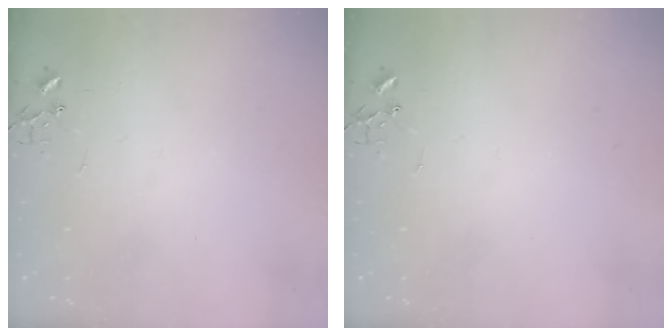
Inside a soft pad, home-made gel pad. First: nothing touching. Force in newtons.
{"total": 0.0}